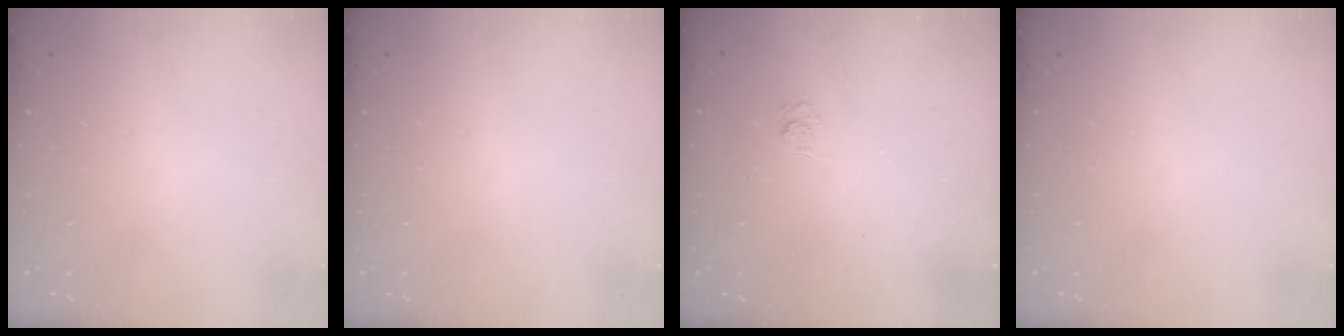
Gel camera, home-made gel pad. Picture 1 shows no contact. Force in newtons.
{"total": 0.0}
{"total": 2.5, "press": 2.1, "slide": 1.3}
{"total": 0.0}